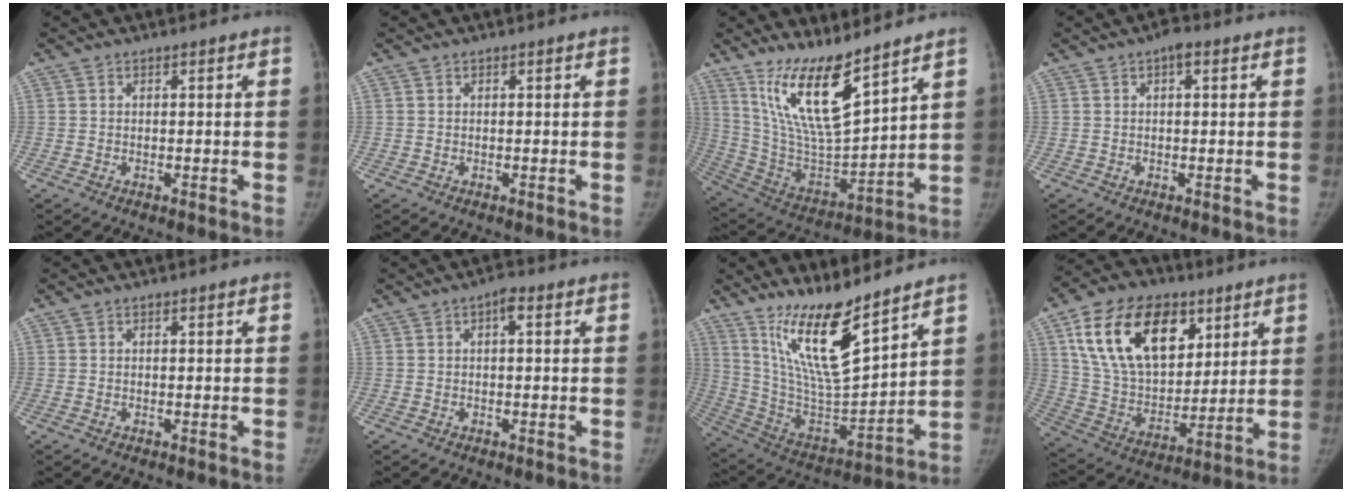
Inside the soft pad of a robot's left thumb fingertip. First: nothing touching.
{"total": 0.0}
{"total": 16.8, "force": [11.6, 3.8, 11.6], "torque": [-0.193, -0.074, 0.236]}
{"total": 2.3, "force": [0.9, 1.0, 1.8], "torque": [-0.023, 0.004, 0.010]}
{"total": 0.0}
{"total": 2.0, "force": [0.5, 0.9, 1.7], "torque": [-0.024, 0.004, 0.002]}
{"total": 17.6, "force": [12.5, 3.5, 11.9], "torque": [-0.189, -0.083, 0.247]}
{"total": 24.2, "force": [10.9, 14.9, 15.7], "torque": [-0.253, -0.023, 0.195]}